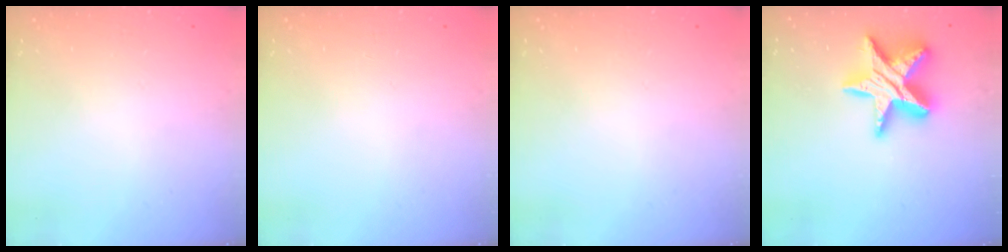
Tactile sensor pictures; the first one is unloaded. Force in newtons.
{"total": 0.0}
{"total": 0.0}
{"total": 17.0, "press": 16.9, "slide": 1.4}